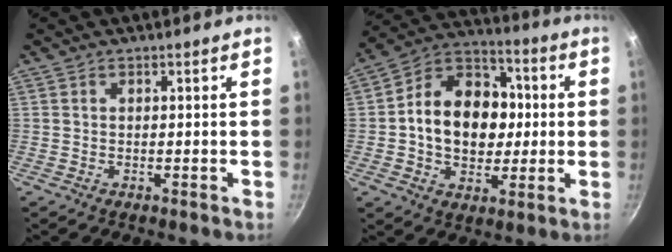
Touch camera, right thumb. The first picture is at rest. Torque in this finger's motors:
{"motor_torque": [-0.02, 0.66, 0.37, 0.32, 0.12]}